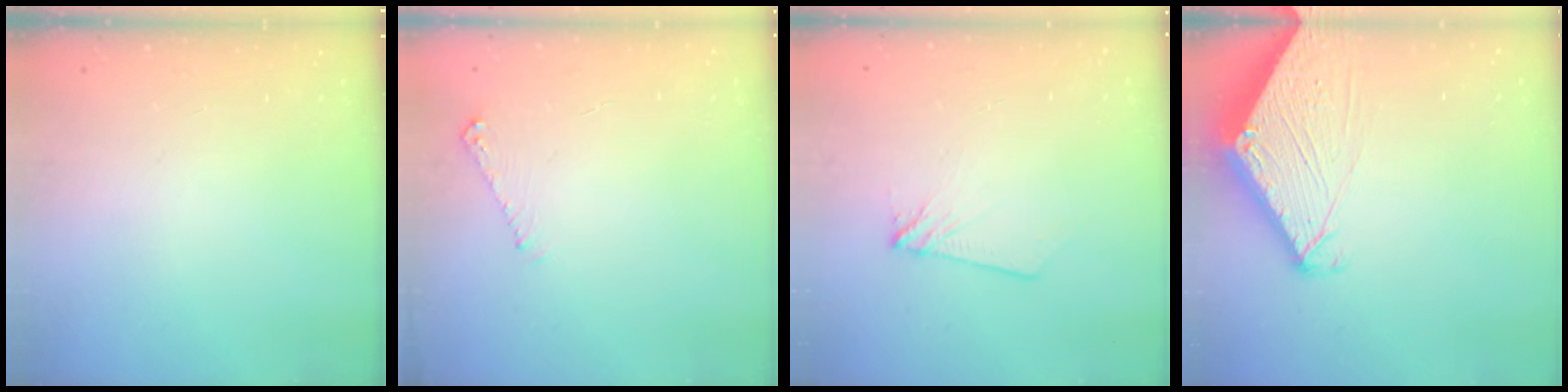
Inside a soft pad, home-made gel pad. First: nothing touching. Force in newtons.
{"total": 4.7, "press": 4.7, "slide": 0.7}
{"total": 4.6, "press": 4.6, "slide": 0.5}
{"total": 4.2, "press": 4.2, "slide": 0.4}